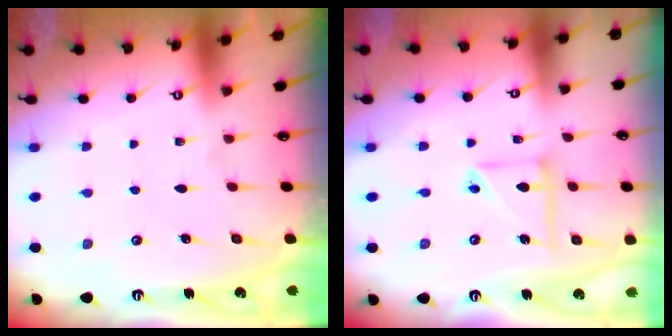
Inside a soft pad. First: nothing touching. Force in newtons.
{"total": 8.0, "press": 8.0, "slide": 0.4}